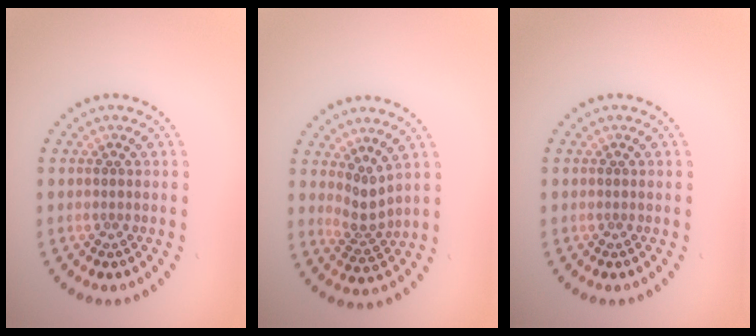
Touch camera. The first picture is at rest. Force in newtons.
{"total": 2.2, "press": 1.5, "slide": 1.6}
{"total": 0.0}